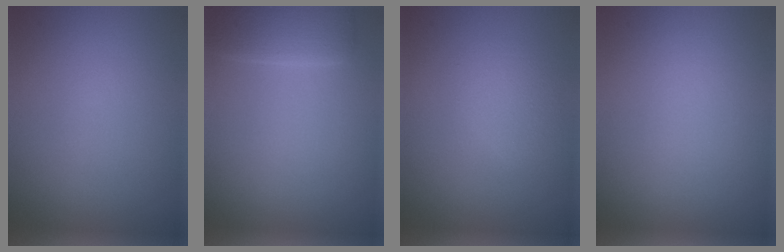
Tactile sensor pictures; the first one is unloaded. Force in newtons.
{"total": 2.4, "press": 1.7, "slide": 1.7}
{"total": 1.8, "press": 1.8, "slide": 0.1}
{"total": 0.0}